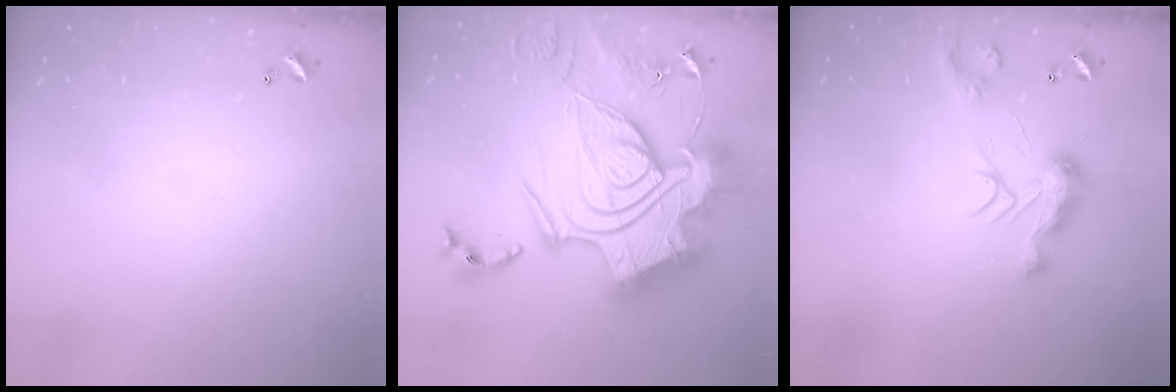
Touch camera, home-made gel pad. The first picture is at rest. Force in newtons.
{"total": 0.6, "press": 0.6, "slide": 0.0}
{"total": 9.7, "press": 9.7, "slide": 0.8}